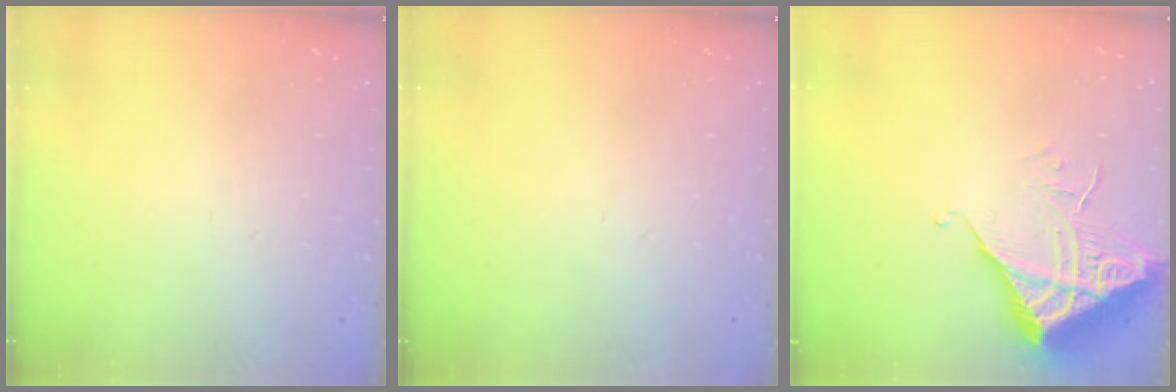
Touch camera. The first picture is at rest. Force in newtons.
{"total": 0.0}
{"total": 6.6, "press": 6.6, "slide": 0.4}